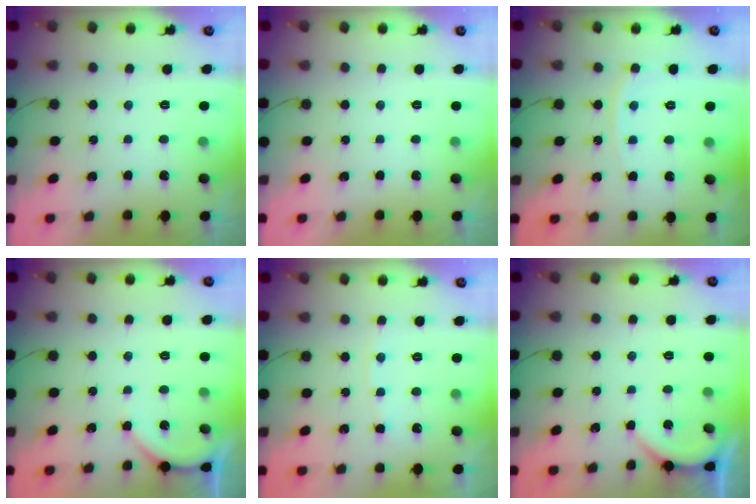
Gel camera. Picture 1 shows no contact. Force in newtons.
{"total": 0.0}
{"total": 4.2, "press": 4.2, "slide": 0.6}
{"total": 2.7, "press": 2.6, "slide": 0.6}
{"total": 3.0, "press": 3.0, "slide": 0.4}
{"total": 2.9, "press": 2.9, "slide": 0.4}